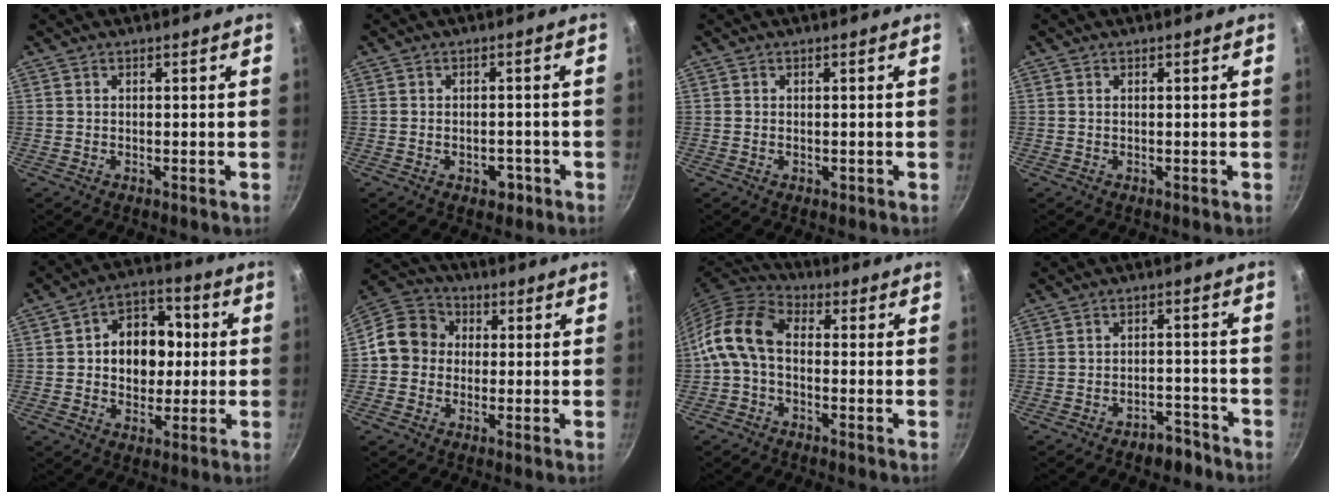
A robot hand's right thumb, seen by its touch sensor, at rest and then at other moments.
{"total": 3.1, "force": [-1.6, 2.1, 1.6], "torque": [-0.010, 0.015, -0.015]}
{"total": 0.6, "force": [-0.2, 0.5, 0.4], "torque": [-0.006, 0.001, -0.002]}
{"total": 0.0}
{"total": 13.1, "force": [1.1, 10.0, 8.4], "torque": [-0.080, 0.017, 0.006]}
{"total": 9.9, "force": [0.1, 8.9, 4.3], "torque": [-0.042, 0.025, -0.022]}
{"total": 10.3, "force": [-1.1, 6.6, 7.9], "torque": [-0.153, 0.039, -0.042]}
{"total": 4.4, "force": [-3.5, 2.2, 1.6], "torque": [-0.004, 0.040, -0.039]}